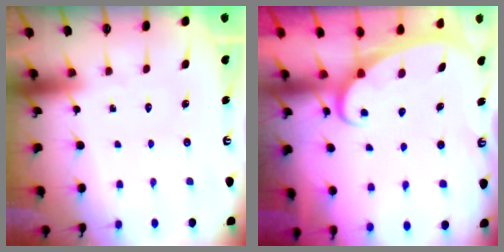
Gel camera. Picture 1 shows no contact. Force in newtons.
{"total": 2.4, "press": 2.4, "slide": 0.4}